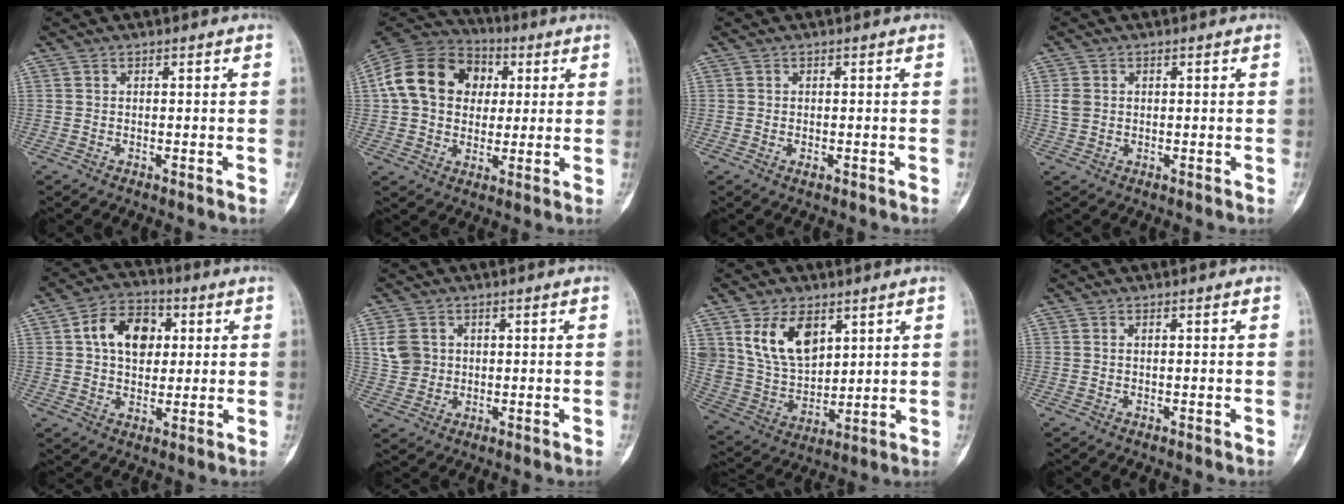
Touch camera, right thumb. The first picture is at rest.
{"total": 18.0, "force": [3.1, 14.2, 10.6], "torque": [-0.179, 0.023, 0.047]}
{"total": 1.0, "force": [-0.4, 0.6, 0.8], "torque": [-0.011, 0.003, -0.004]}
{"total": 2.6, "force": [0.3, 2.1, 1.4], "torque": [-0.025, 0.004, 0.007]}
{"total": 11.6, "force": [2.8, 8.2, 7.8], "torque": [-0.098, 0.006, 0.039]}
{"total": 5.6, "force": [1.4, 4.9, 2.5], "torque": [-0.028, 0.000, 0.031]}
{"total": 13.8, "force": [6.3, 8.7, 8.7], "torque": [-0.139, -0.027, 0.142]}
{"total": 0.0}